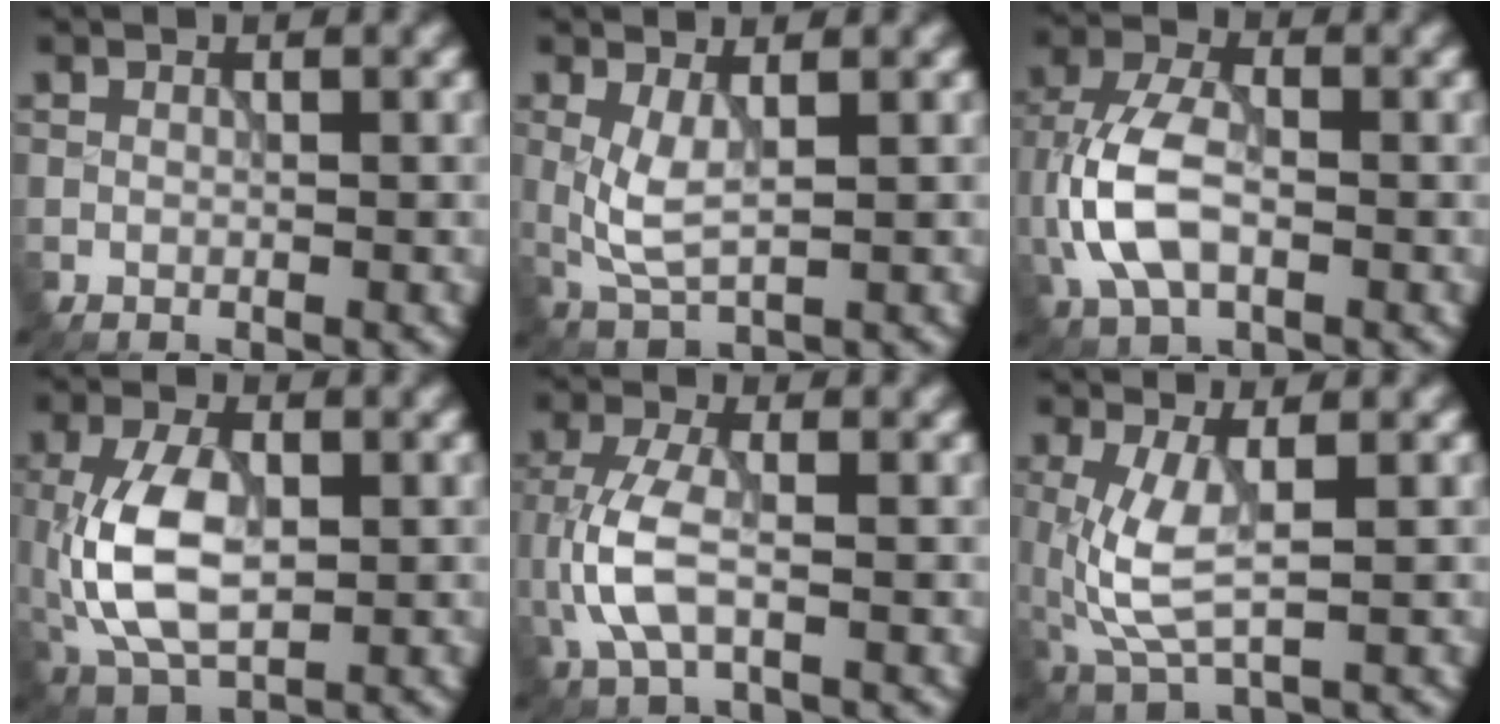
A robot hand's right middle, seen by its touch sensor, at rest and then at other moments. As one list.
[{"total": 3.0, "force": [0.5, 1.0, 2.8], "torque": [-0.069, -0.006, 0.014]}, {"total": 6.7, "force": [-1.4, 3.9, 5.3], "torque": [-0.125, 0.005, -0.034]}, {"total": 7.6, "force": [-0.6, 4.2, 6.4], "torque": [-0.142, 0.002, -0.010]}, {"total": 4.6, "force": [-0.9, 2.0, 4.1], "torque": [-0.103, 0.002, -0.021]}, {"total": 4.9, "force": [0.3, 1.8, 4.6], "torque": [-0.117, -0.007, 0.007]}]